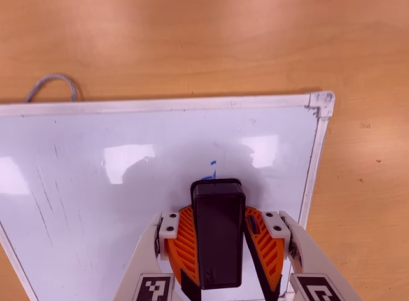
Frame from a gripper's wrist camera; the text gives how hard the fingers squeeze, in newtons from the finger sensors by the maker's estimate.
{"total": 12.6, "left": 14.4, "right": 10.7}